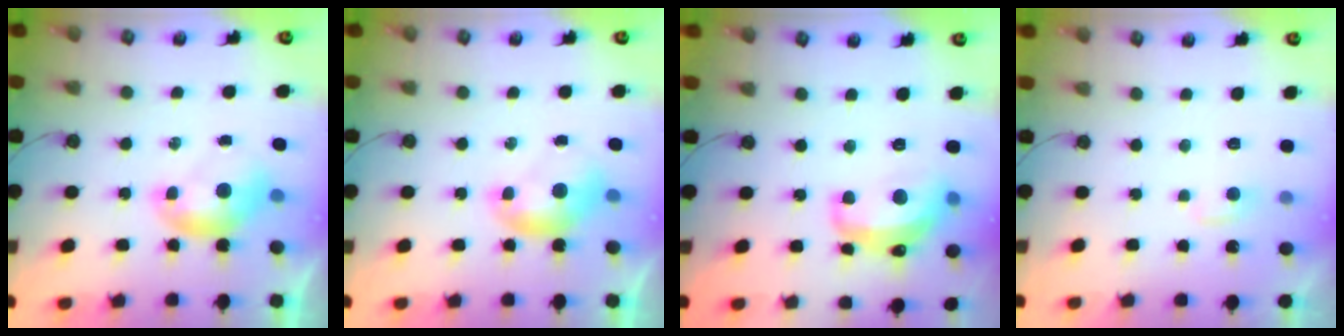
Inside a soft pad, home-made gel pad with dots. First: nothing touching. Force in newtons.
{"total": 0.0}
{"total": 9.2, "press": 9.2, "slide": 0.8}
{"total": 2.9, "press": 2.8, "slide": 0.4}